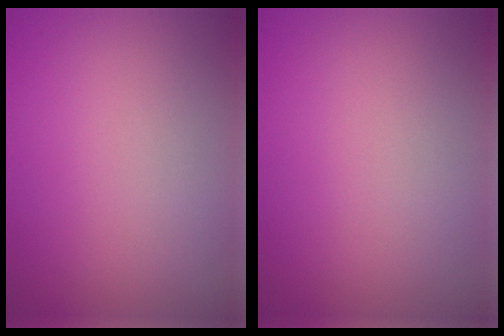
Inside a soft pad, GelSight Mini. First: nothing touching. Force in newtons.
{"total": 0.0}